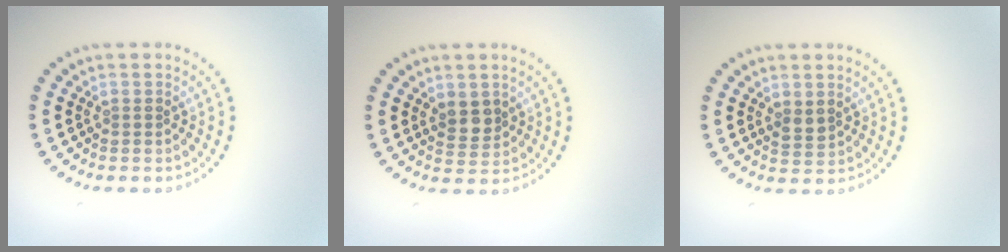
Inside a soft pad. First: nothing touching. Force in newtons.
{"total": 2.1, "press": 1.9, "slide": 0.8}
{"total": 1.1, "press": 1.1, "slide": 0.4}